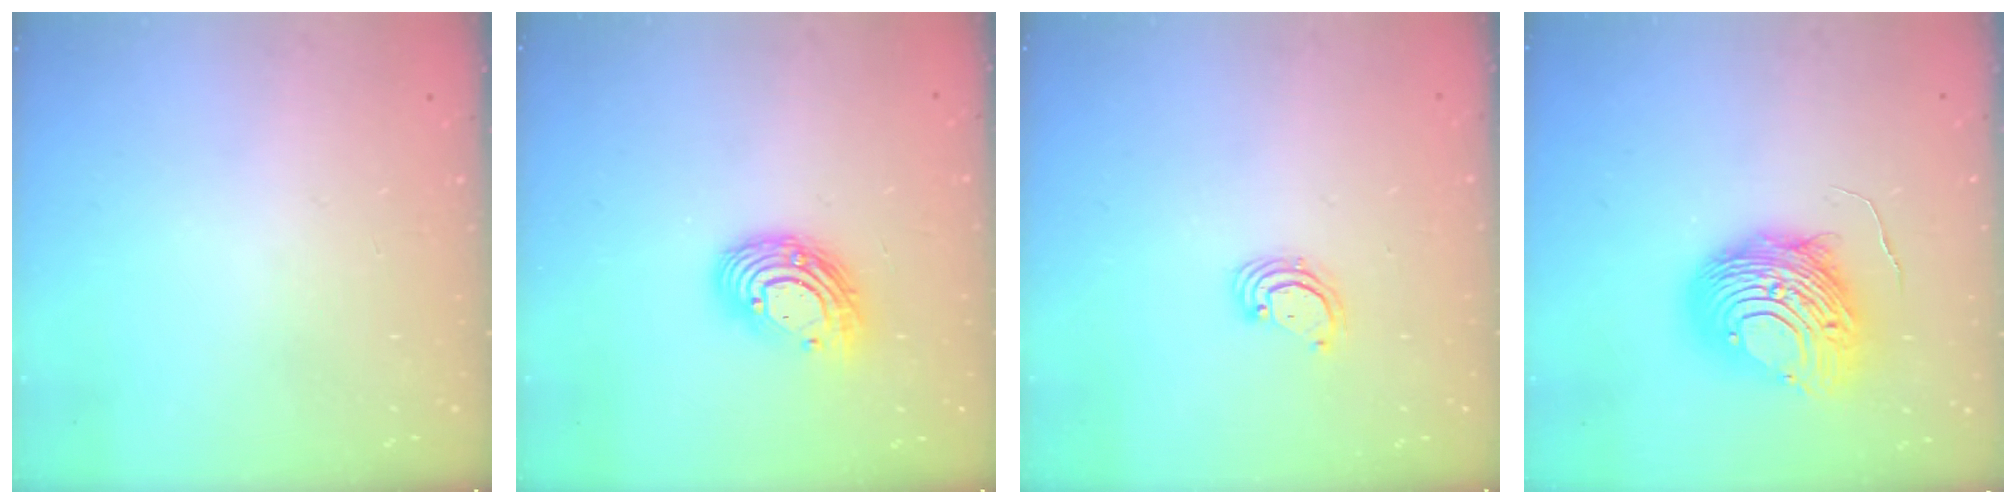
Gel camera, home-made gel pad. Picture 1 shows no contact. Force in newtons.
{"total": 11.5, "press": 11.5, "slide": 0.2}
{"total": 3.3, "press": 3.3, "slide": 0.2}
{"total": 13.6, "press": 13.5, "slide": 1.3}